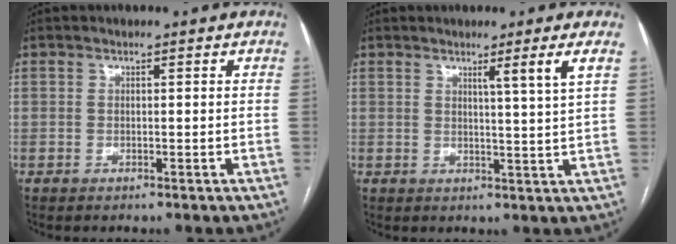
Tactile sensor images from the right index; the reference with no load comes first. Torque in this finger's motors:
{"motor_torque": [0.31, 0.28, 0.07, 0.04]}